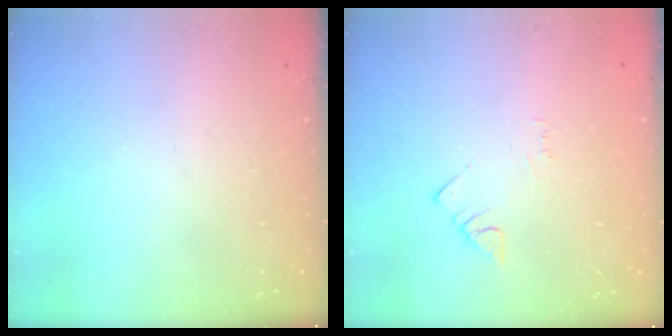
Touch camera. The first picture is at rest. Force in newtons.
{"total": 1.5, "press": 1.5, "slide": 0.3}